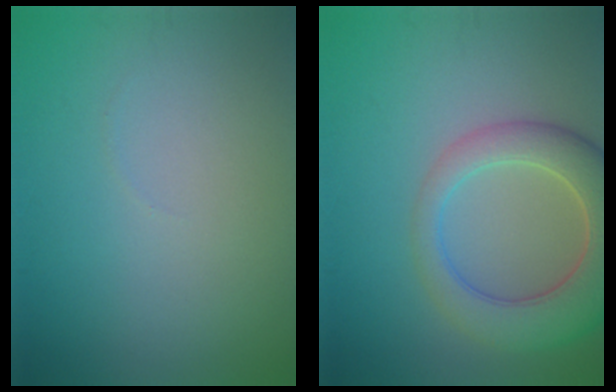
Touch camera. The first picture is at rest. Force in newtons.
{"total": 7.4, "press": 7.4, "slide": 0.7}